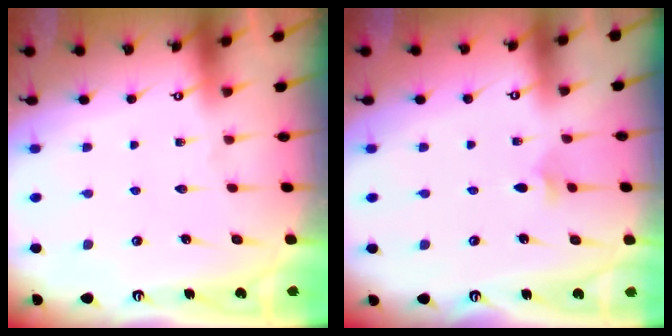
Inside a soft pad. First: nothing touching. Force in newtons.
{"total": 3.2, "press": 3.1, "slide": 0.8}